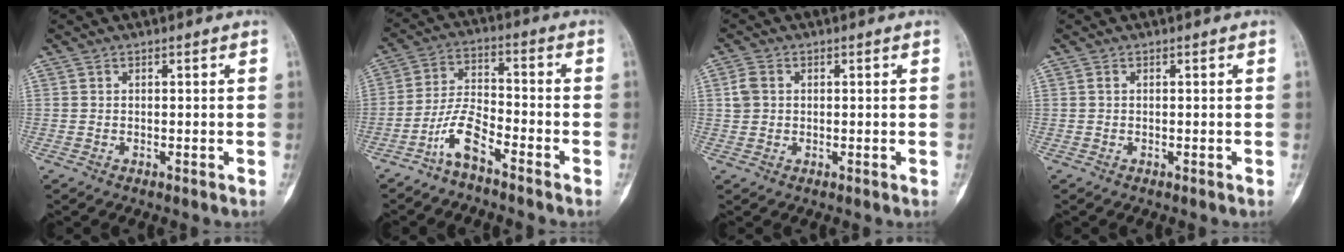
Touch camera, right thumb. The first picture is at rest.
{"total": 6.9, "force": [-4.9, 1.9, 4.5], "torque": [-0.095, 0.047, -0.102]}
{"total": 2.9, "force": [0.5, 2.3, 1.6], "torque": [-0.031, 0.006, 0.008]}
{"total": 0.0}